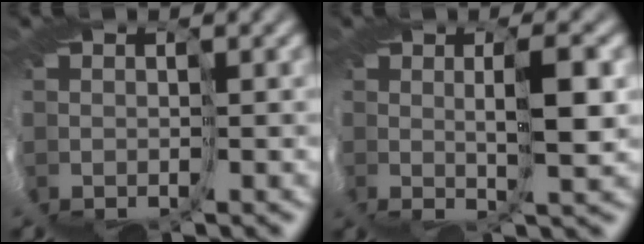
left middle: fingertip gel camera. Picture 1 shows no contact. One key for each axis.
{"total": 3.9, "fx": 1.6, "fy": -1.2, "fz": 3.3, "tx": -0.065, "ty": -0.004, "tz": 0.025}